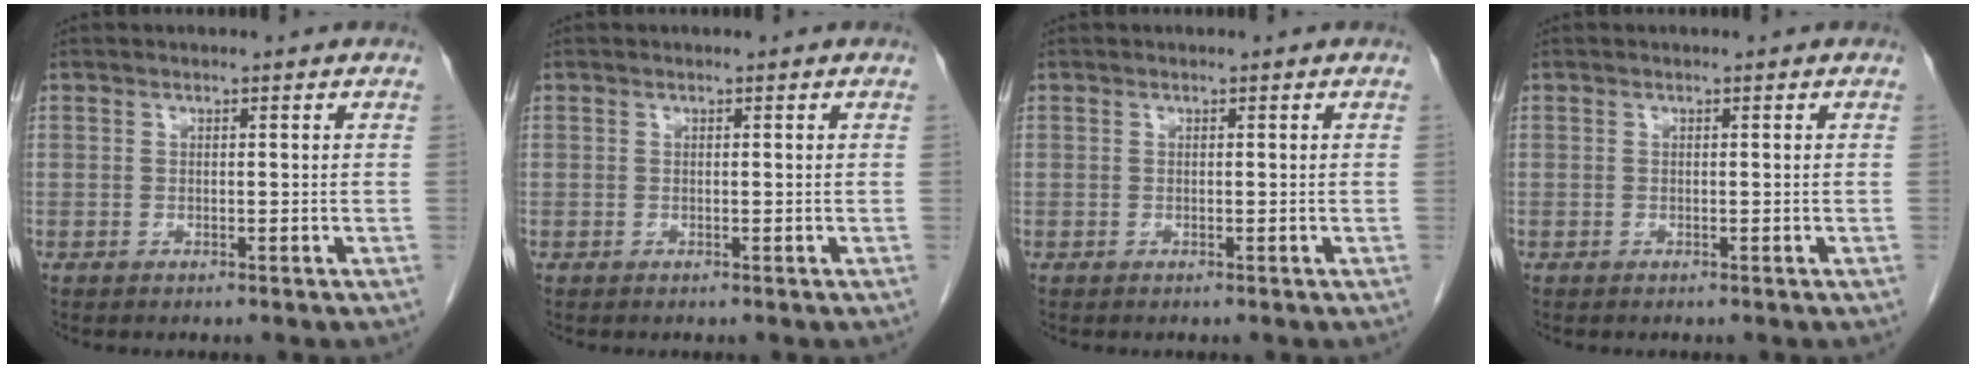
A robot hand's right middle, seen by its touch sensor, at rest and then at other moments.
{"total": 0.0}
{"total": 0.0}
{"total": 0.0}